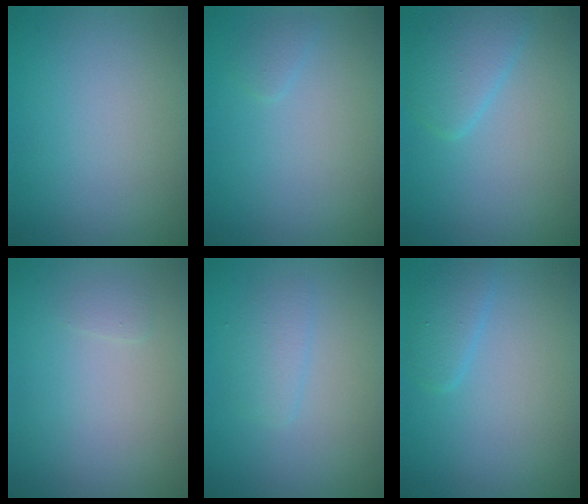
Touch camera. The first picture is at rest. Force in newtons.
{"total": 0.8, "press": 0.8, "slide": 0.1}
{"total": 2.8, "press": 2.8, "slide": 0.2}
{"total": 0.5, "press": 0.5, "slide": 0.0}
{"total": 1.5, "press": 1.5, "slide": 0.0}
{"total": 1.8, "press": 1.8, "slide": 0.1}